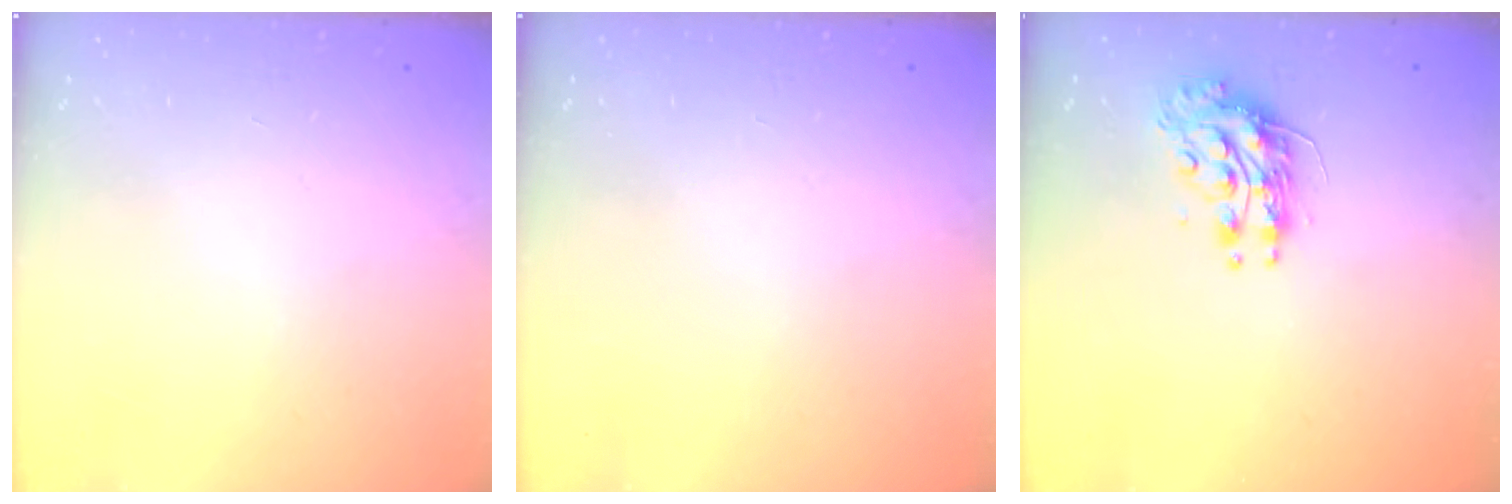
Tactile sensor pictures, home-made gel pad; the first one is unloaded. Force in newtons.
{"total": 0.0}
{"total": 10.5, "press": 10.5, "slide": 0.3}